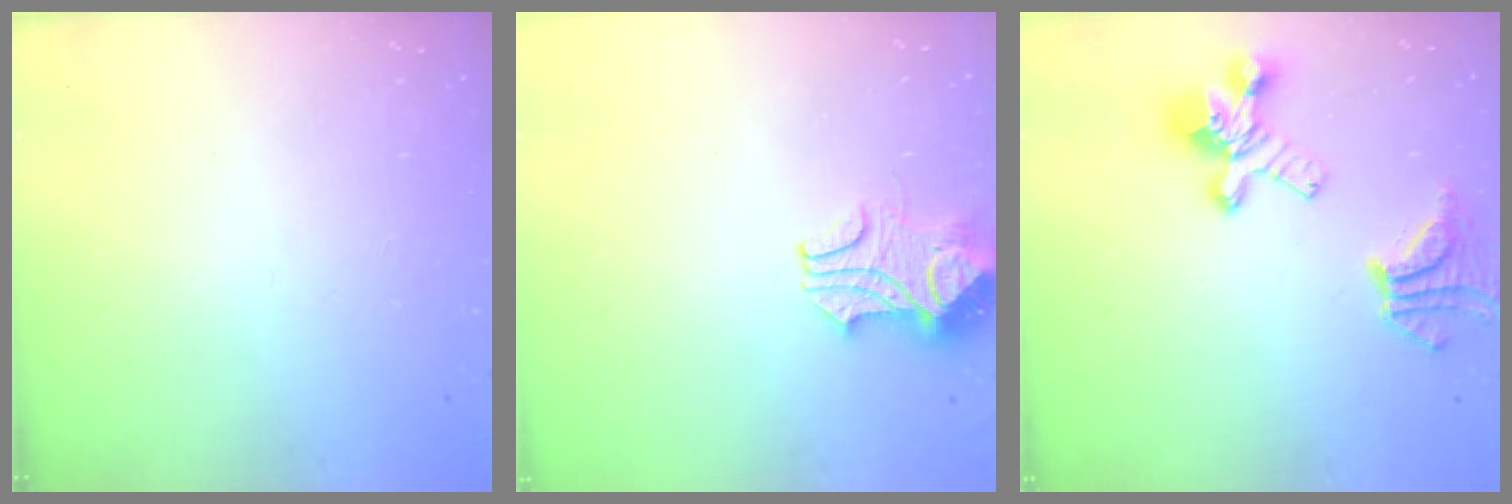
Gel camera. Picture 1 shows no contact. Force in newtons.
{"total": 2.4, "press": 2.2, "slide": 1.0}
{"total": 7.4, "press": 7.0, "slide": 2.4}